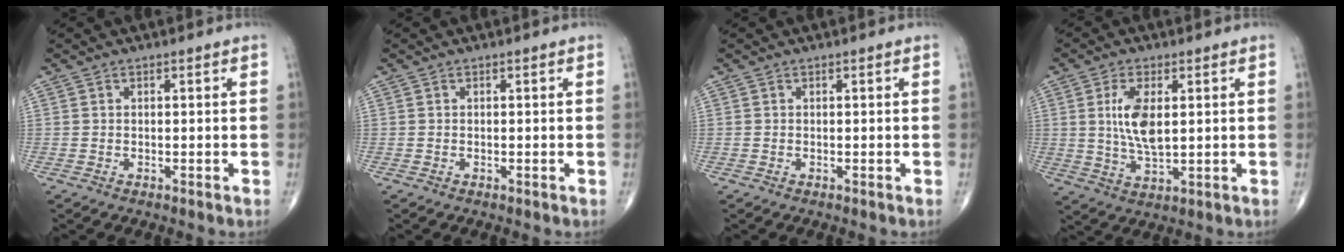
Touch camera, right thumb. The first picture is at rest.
{"total": 0.0}
{"total": 0.0}
{"total": 8.1, "force": [1.6, 3.6, 7.1], "torque": [-0.138, -0.013, 0.035]}